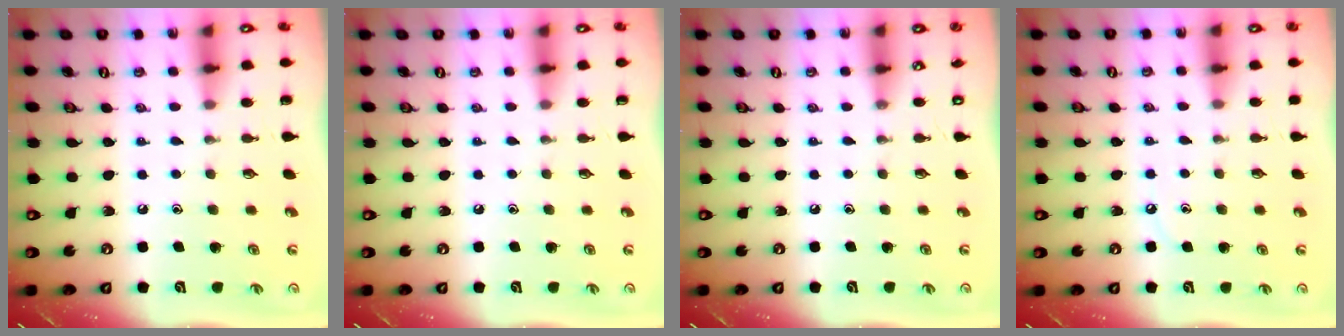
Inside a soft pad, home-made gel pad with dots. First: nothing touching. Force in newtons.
{"total": 0.0}
{"total": 0.0}
{"total": 3.2, "press": 3.2, "slide": 0.5}